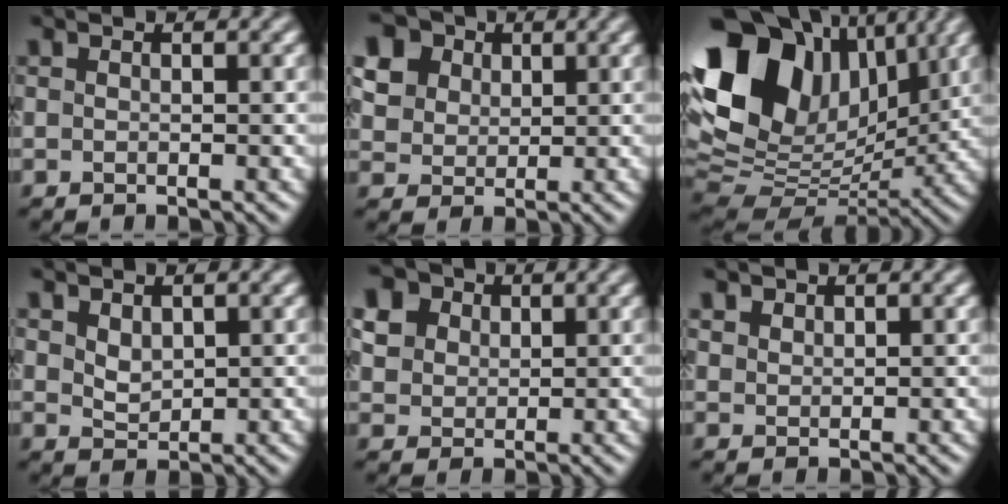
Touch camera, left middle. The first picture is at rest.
{"total": 10.7, "force": [5.0, 8.4, 4.3], "torque": [-0.105, 0.032, 0.080]}
{"total": 16.3, "force": [5.9, 11.3, 10.2], "torque": [-0.214, 0.035, 0.109]}
{"total": 1.3, "force": [0.8, 0.8, 0.7], "torque": [-0.010, 0.004, 0.022]}
{"total": 7.3, "force": [3.4, 5.7, 3.1], "torque": [-0.072, 0.032, 0.052]}
{"total": 1.0, "force": [0.9, 0.2, -0.4], "torque": [0.009, 0.005, 0.022]}